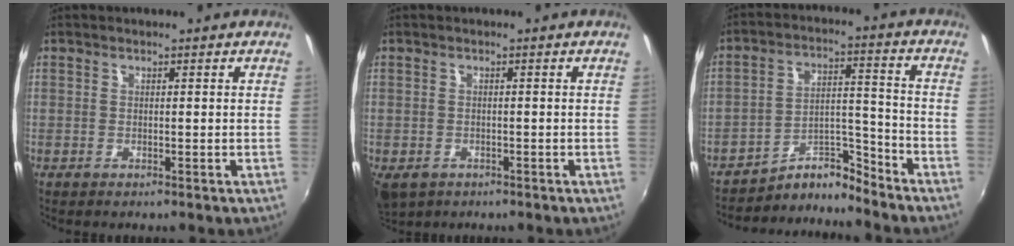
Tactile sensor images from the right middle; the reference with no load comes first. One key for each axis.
{"total": 5.8, "fx": -2.9, "fy": 4.0, "fz": 3.1, "tx": -0.067, "ty": -0.022, "tz": -0.044}
{"total": 7.0, "fx": -7.0, "fy": 0.2, "fz": -0.2, "tx": -0.003, "ty": 0.039, "tz": -0.133}